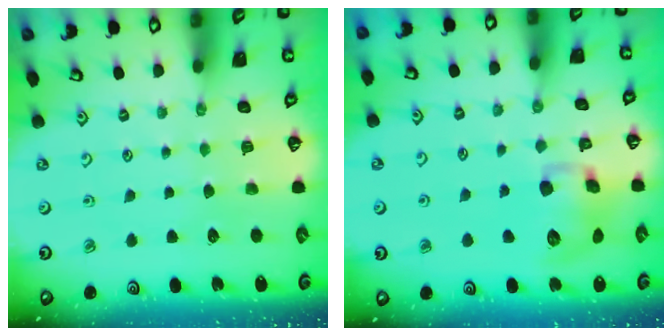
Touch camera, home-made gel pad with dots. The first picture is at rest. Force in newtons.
{"total": 11.0, "press": 10.8, "slide": 1.8}